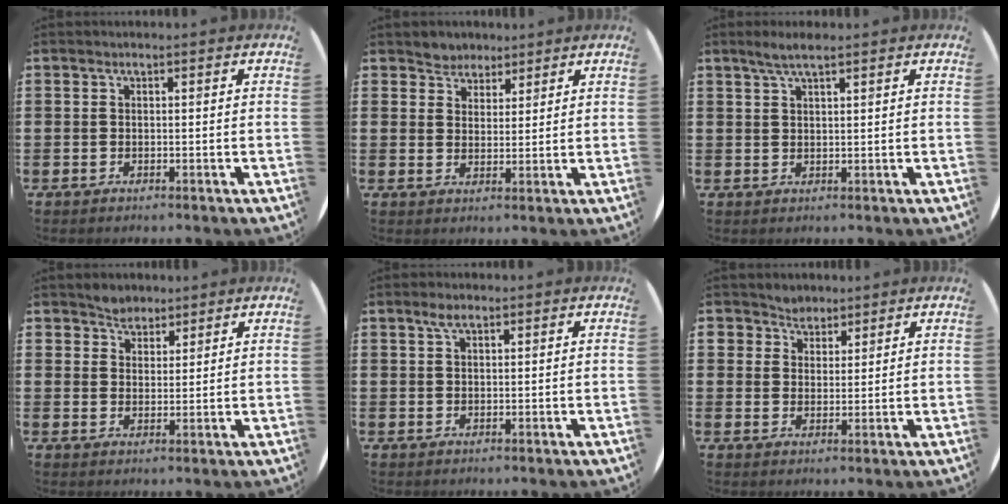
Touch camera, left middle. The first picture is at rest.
{"total": 3.2, "force": [2.7, 1.6, -0.5], "torque": [-0.003, 0.002, 0.052]}
{"total": 2.8, "force": [2.1, 0.4, 1.8], "torque": [-0.038, 0.005, 0.036]}
{"total": 3.2, "force": [2.9, 1.3, -0.2], "torque": [0.005, -0.005, 0.055]}
{"total": 2.0, "force": [1.3, 0.9, 1.2], "torque": [-0.018, 0.002, 0.021]}
{"total": 3.3, "force": [2.8, 1.7, -0.4], "torque": [-0.004, 0.004, 0.054]}